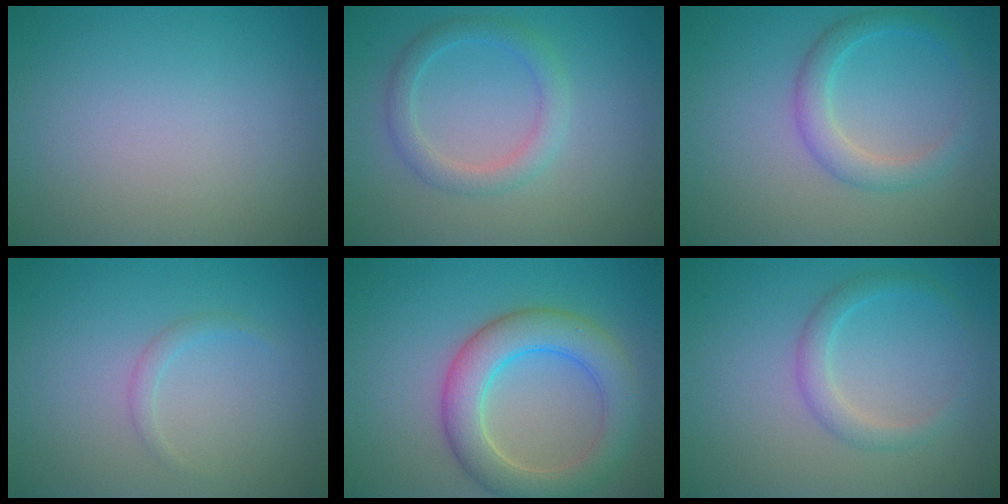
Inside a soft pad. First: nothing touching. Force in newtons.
{"total": 2.6, "press": 2.6, "slide": 0.2}
{"total": 2.8, "press": 2.8, "slide": 0.2}
{"total": 0.9, "press": 0.9, "slide": 0.1}
{"total": 6.1, "press": 6.1, "slide": 0.5}
{"total": 2.1, "press": 2.1, "slide": 0.1}